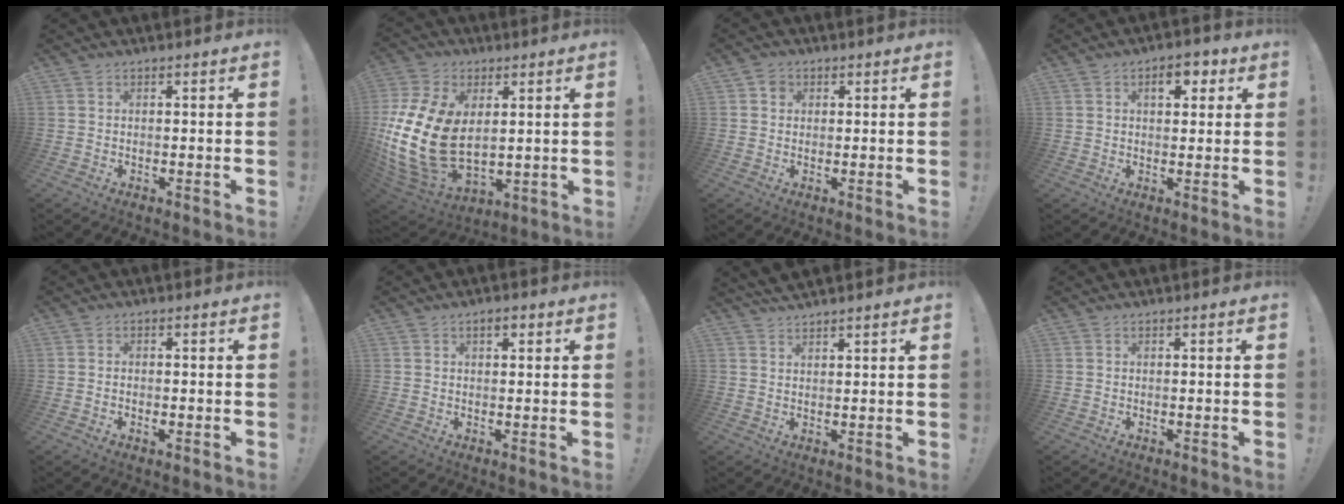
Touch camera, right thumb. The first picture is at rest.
{"total": 23.3, "force": [0.9, 16.2, 16.8], "torque": [-0.350, -0.014, 0.029]}
{"total": 2.0, "force": [1.1, 1.5, 0.7], "torque": [0.000, -0.003, 0.018]}
{"total": 6.2, "force": [2.5, 3.6, 4.3], "torque": [-0.046, -0.003, 0.038]}
{"total": 1.5, "force": [-0.9, 0.8, 0.8], "torque": [-0.017, 0.006, -0.014]}
{"total": 2.4, "force": [1.3, 1.1, 1.7], "torque": [-0.021, -0.002, 0.020]}
{"total": 2.8, "force": [2.7, -0.1, 0.7], "torque": [-0.009, -0.018, 0.050]}
{"total": 0.0}